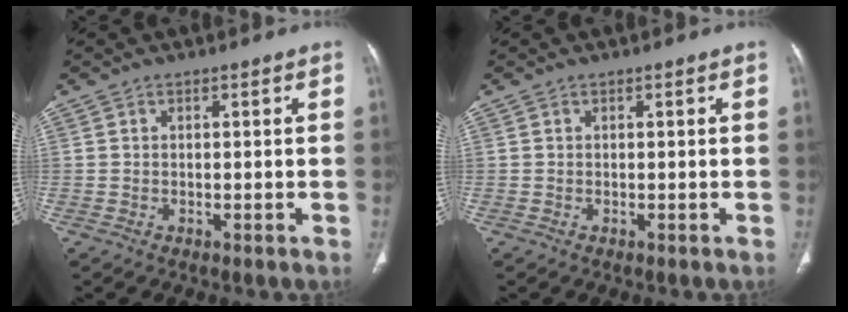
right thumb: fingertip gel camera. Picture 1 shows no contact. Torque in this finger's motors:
{"motor_torque": [0.00, 0.00, 0.00, 0.00, 0.02]}